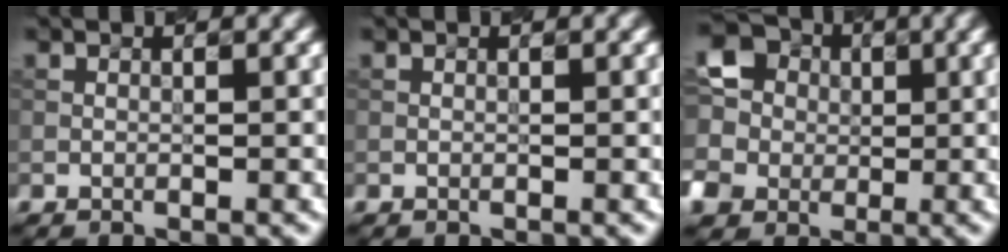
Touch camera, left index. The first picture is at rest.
{"total": 0.0}
{"total": 6.8, "force": [-0.4, 6.5, 2.1], "torque": [-0.073, 0.013, -0.022]}